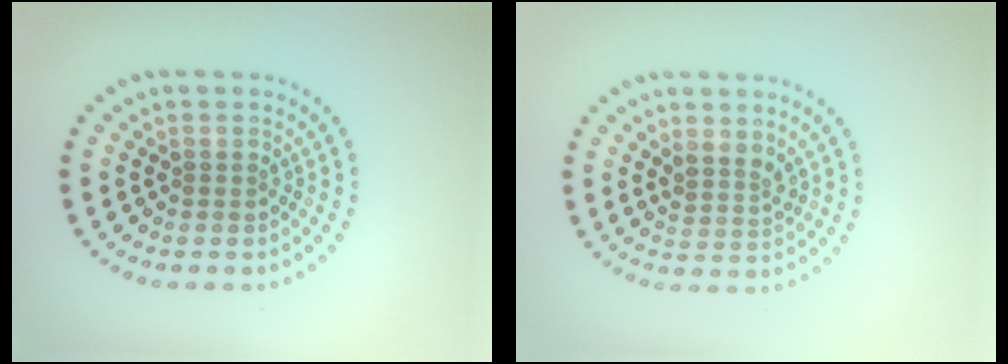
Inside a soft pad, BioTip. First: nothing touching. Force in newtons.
{"total": 2.0, "press": 1.6, "slide": 1.2}